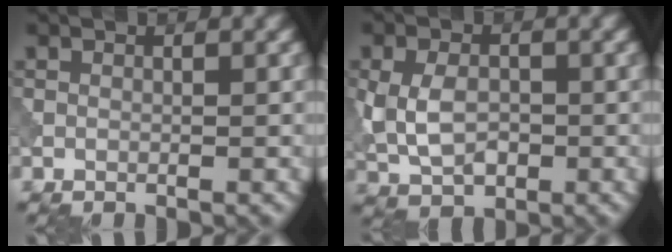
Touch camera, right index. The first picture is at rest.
{"total": 5.1, "force": [-0.4, 3.4, 3.7], "torque": [-0.085, -0.006, -0.009]}